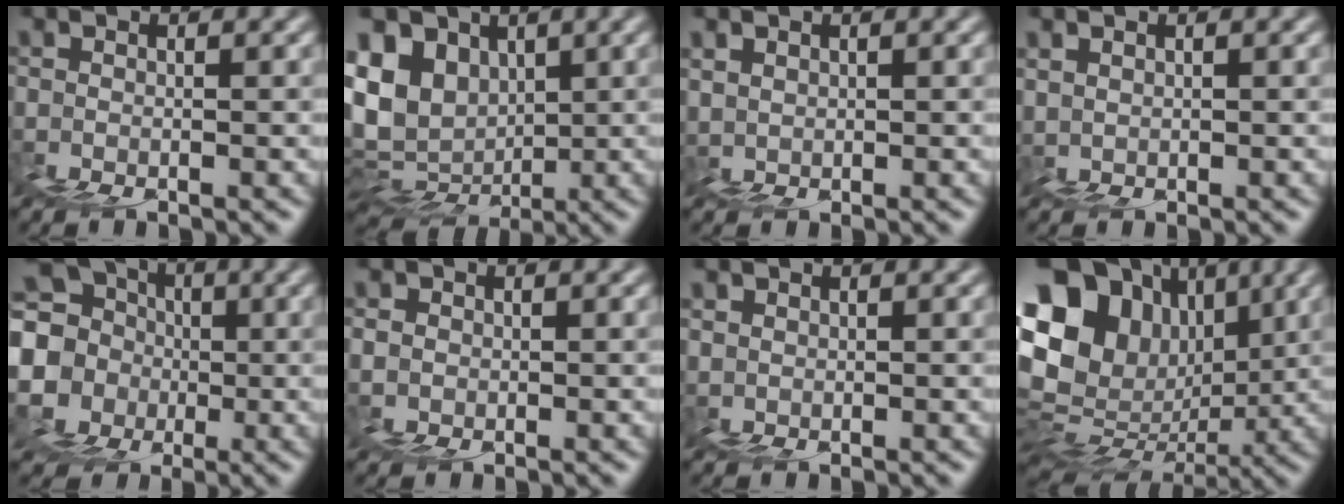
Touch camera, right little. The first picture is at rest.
{"total": 10.7, "force": [4.8, 7.9, 5.5], "torque": [-0.107, 0.036, 0.083]}
{"total": 1.3, "force": [1.1, 0.4, -0.5], "torque": [0.019, 0.003, 0.028]}
{"total": 1.0, "force": [0.9, 0.2, -0.5], "torque": [0.016, 0.003, 0.023]}
{"total": 14.3, "force": [1.8, 13.4, 4.8], "torque": [-0.137, 0.007, 0.003]}
{"total": 1.2, "force": [0.2, 1.2, 0.4], "torque": [-0.002, 0.004, 0.011]}
{"total": 1.0, "force": [0.6, 0.7, 0.0], "torque": [0.006, 0.005, 0.015]}
{"total": 19.8, "force": [6.9, 15.3, 10.6], "torque": [-0.218, 0.044, 0.135]}